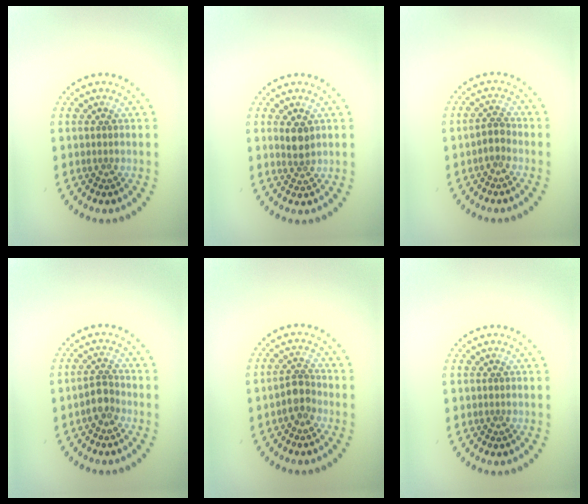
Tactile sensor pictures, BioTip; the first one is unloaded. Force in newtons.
{"total": 1.7, "press": 1.5, "slide": 0.8}
{"total": 1.4, "press": 1.1, "slide": 0.8}
{"total": 1.9, "press": 1.5, "slide": 1.1}
{"total": 2.3, "press": 1.9, "slide": 1.2}
{"total": 0.0}